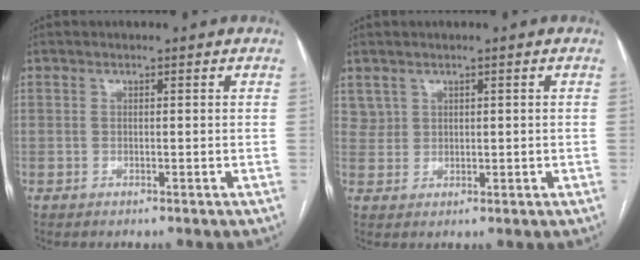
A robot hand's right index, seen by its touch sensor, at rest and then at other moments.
{"total": 2.3, "force": [1.5, 1.8, 0.2], "torque": [0.000, 0.008, 0.032]}